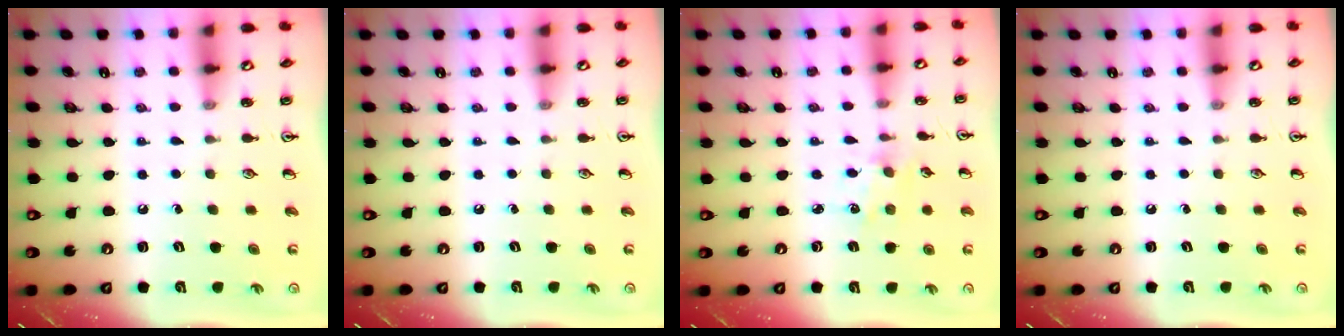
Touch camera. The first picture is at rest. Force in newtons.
{"total": 0.0}
{"total": 1.1, "press": 1.1, "slide": 0.1}
{"total": 0.0}